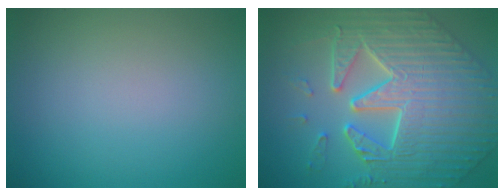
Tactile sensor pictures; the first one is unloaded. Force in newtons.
{"total": 8.9, "press": 7.2, "slide": 5.3}